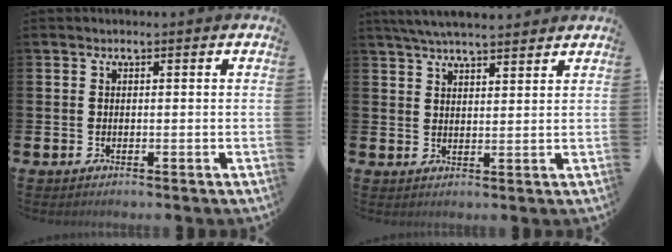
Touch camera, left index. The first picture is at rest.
{"total": 5.1, "force": [4.8, 0.7, 1.4], "torque": [-0.036, -0.014, 0.089]}